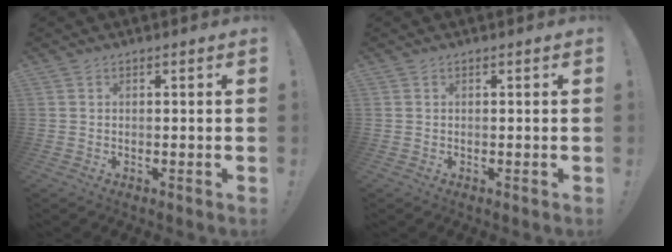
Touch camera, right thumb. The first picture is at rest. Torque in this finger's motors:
{"motor_torque": [-0.01, 0.01, -0.01, 0.01, 0.01]}